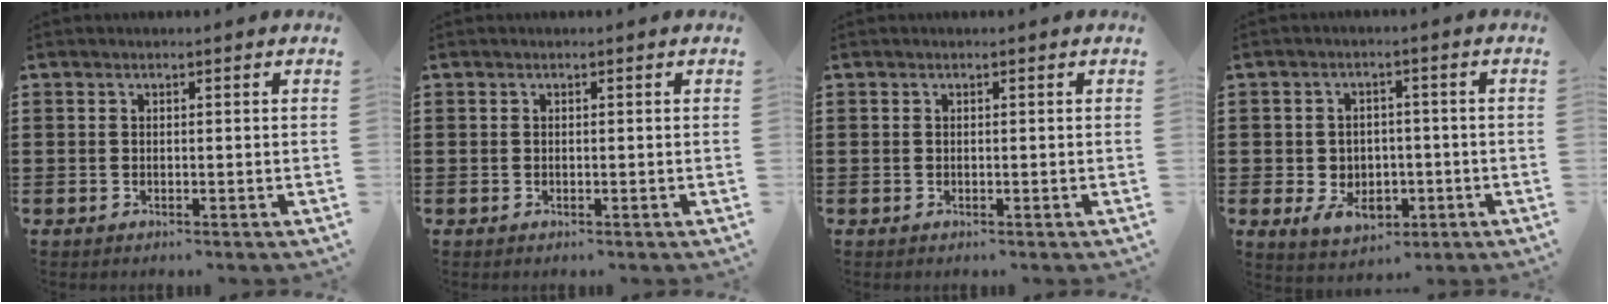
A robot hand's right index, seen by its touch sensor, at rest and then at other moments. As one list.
[{"total": 0.0}, {"total": 0.0}, {"total": 4.6, "force": [-1.5, 3.7, 2.3], "torque": [-0.056, 0.009, -0.030]}]